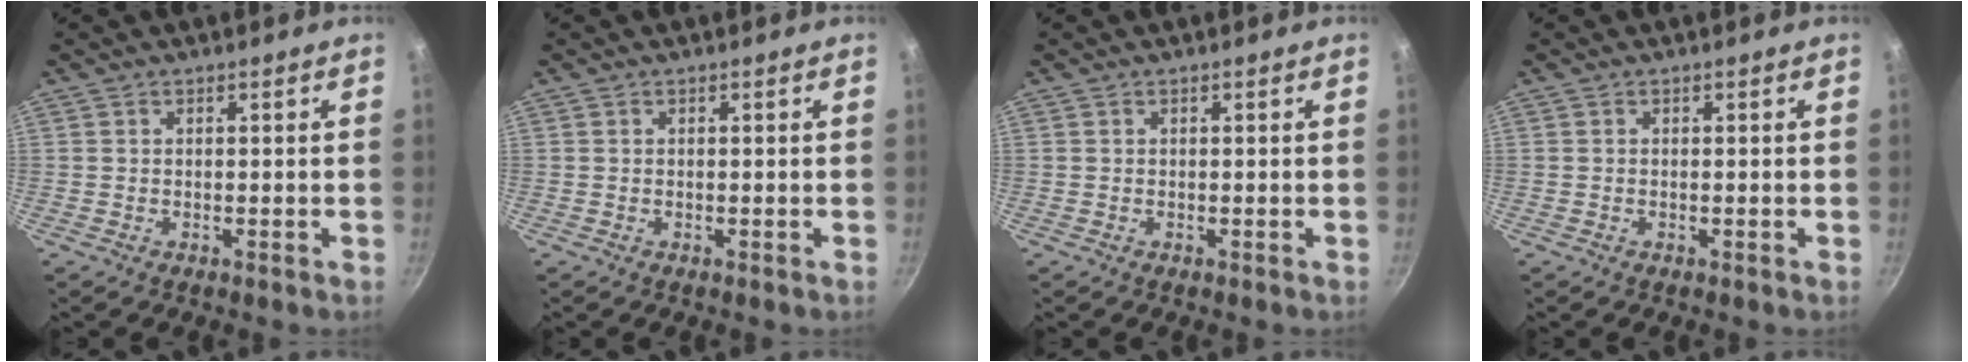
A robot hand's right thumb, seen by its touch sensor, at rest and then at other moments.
{"total": 0.0}
{"total": 0.0}
{"total": 0.0}